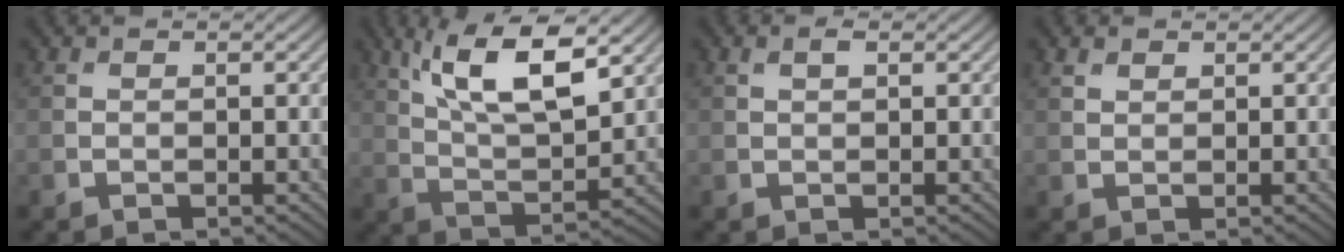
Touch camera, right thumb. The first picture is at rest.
{"total": 12.1, "force": [6.1, 4.2, 9.6], "torque": [-0.191, 0.000, 0.108]}
{"total": 1.3, "force": [0.5, 0.6, 1.0], "torque": [-0.021, 0.002, 0.010]}
{"total": 1.2, "force": [0.9, 0.7, 0.5], "torque": [-0.014, 0.000, 0.020]}